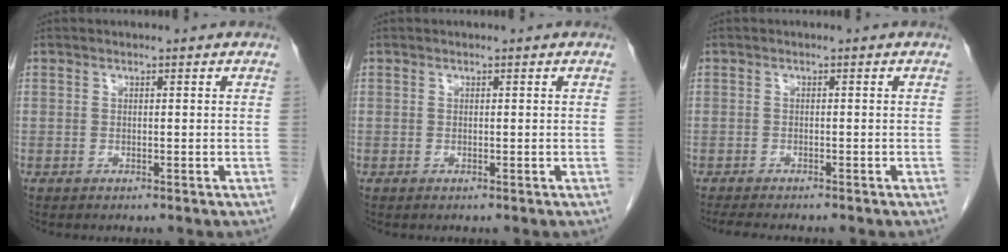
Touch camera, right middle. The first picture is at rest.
{"total": 0.0}
{"total": 4.9, "force": [-4.3, 0.7, 2.4], "torque": [-0.034, -0.011, -0.063]}